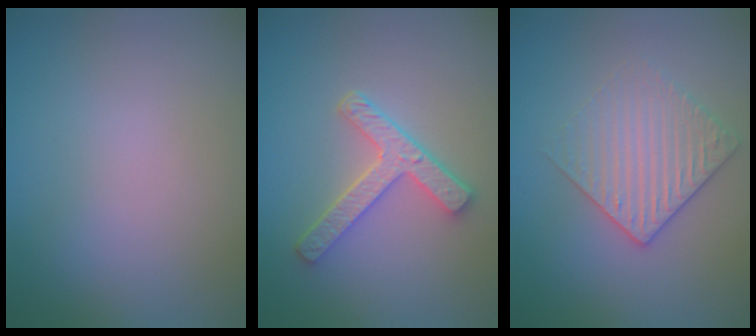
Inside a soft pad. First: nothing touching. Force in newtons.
{"total": 3.4, "press": 3.0, "slide": 1.6}
{"total": 3.1, "press": 2.8, "slide": 1.4}